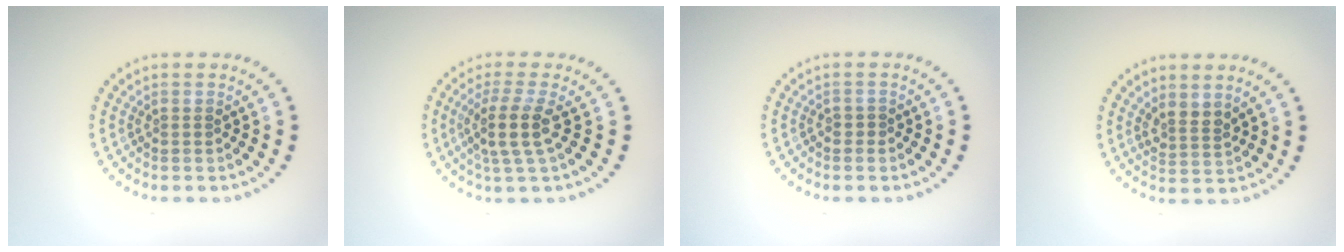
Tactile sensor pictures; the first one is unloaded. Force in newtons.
{"total": 3.3, "press": 2.6, "slide": 2.0}
{"total": 0.5, "press": 0.4, "slide": 0.4}
{"total": 1.9, "press": 1.4, "slide": 1.3}